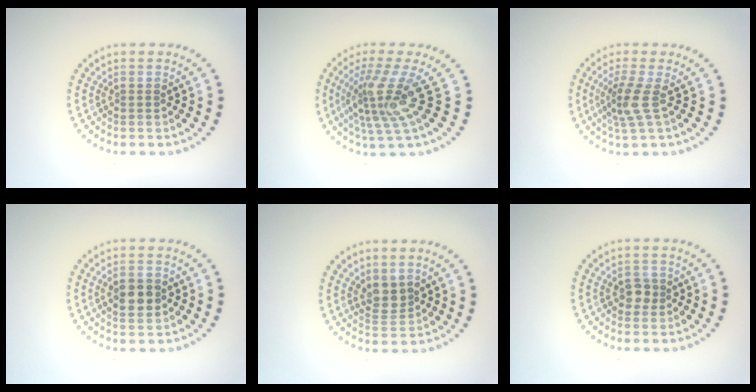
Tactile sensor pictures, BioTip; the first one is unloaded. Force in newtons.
{"total": 4.3, "press": 3.2, "slide": 2.9}
{"total": 2.6, "press": 2.1, "slide": 1.7}
{"total": 3.0, "press": 3.0, "slide": 0.1}
{"total": 2.3, "press": 2.1, "slide": 1.1}
{"total": 1.6, "press": 1.6, "slide": 0.4}